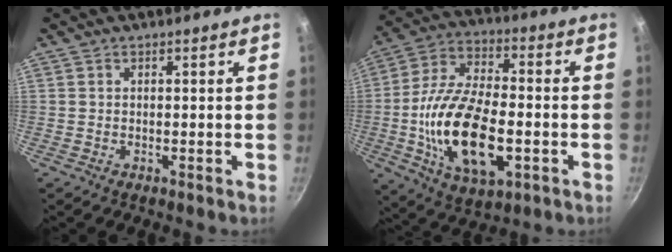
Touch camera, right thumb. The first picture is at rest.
{"total": 20.7, "force": [-4.2, 10.3, 17.5], "torque": [-0.319, 0.019, -0.075]}